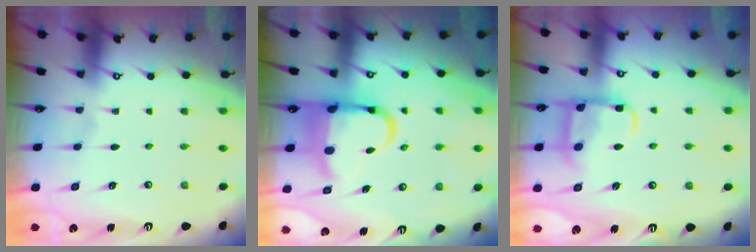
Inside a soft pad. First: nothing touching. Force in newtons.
{"total": 10.7, "press": 10.3, "slide": 2.7}
{"total": 12.1, "press": 12.1, "slide": 1.1}